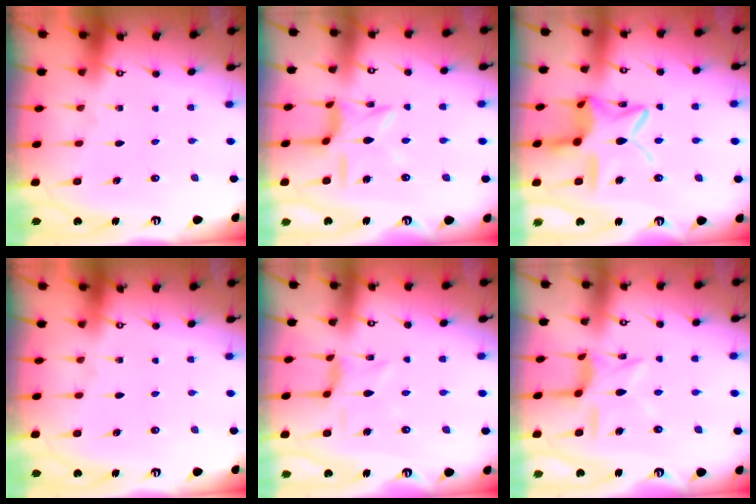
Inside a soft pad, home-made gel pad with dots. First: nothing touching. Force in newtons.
{"total": 9.1, "press": 9.1, "slide": 0.7}
{"total": 15.2, "press": 15.1, "slide": 1.2}
{"total": 0.0}
{"total": 2.4, "press": 2.4, "slide": 0.4}
{"total": 10.6, "press": 10.5, "slide": 0.9}